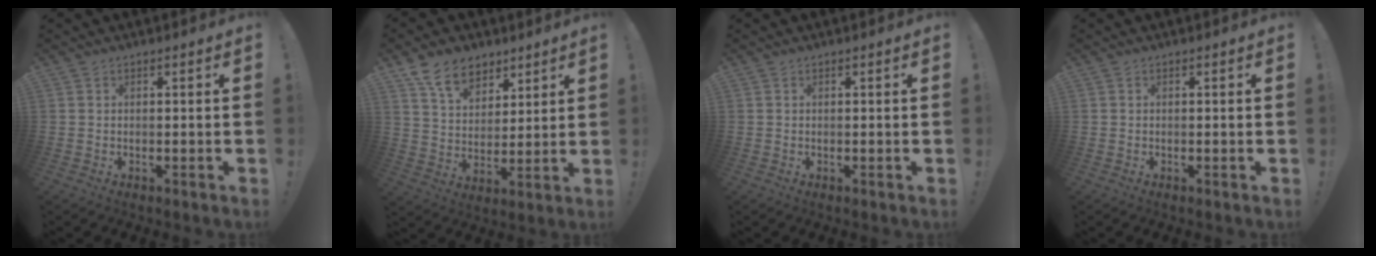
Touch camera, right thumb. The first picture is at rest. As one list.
[{"total": 12.2, "force": [8.0, 7.9, 4.6], "torque": [-0.074, -0.049, 0.156]}, {"total": 0.0}, {"total": 0.0}]